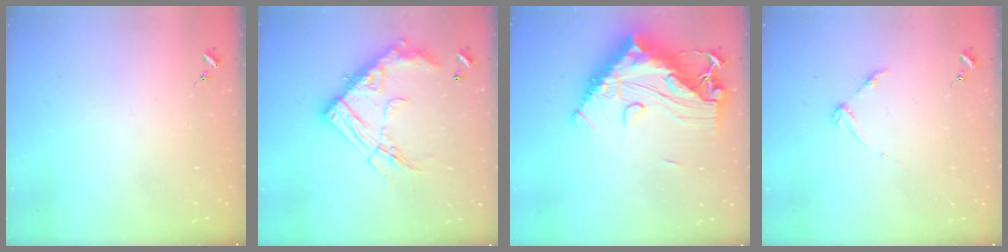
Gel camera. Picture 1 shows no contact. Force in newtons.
{"total": 20.3, "press": 20.2, "slide": 1.9}
{"total": 22.9, "press": 22.7, "slide": 2.4}
{"total": 4.0, "press": 4.0, "slide": 0.5}